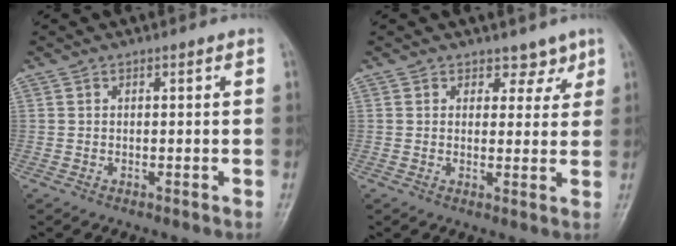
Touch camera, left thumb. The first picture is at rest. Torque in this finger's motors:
{"motor_torque": [-0.26, -0.10, -0.01, 0.04, -0.04]}